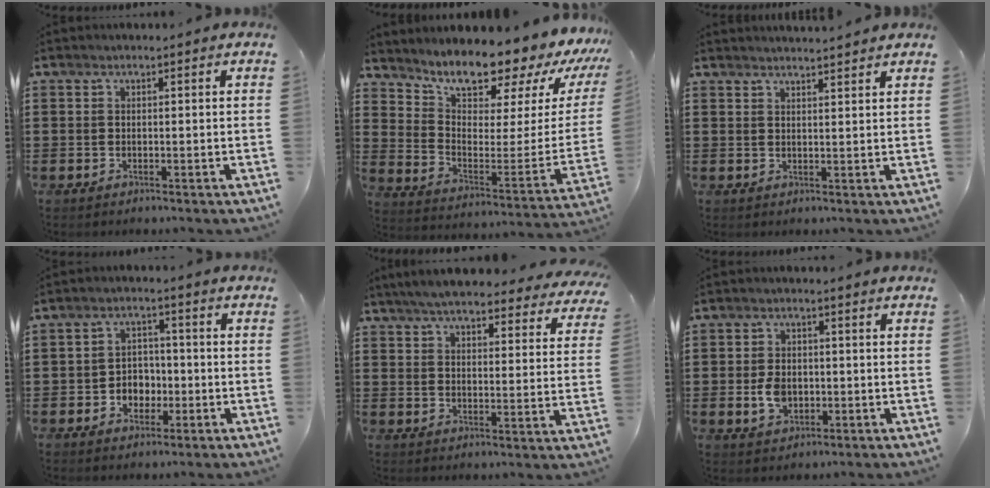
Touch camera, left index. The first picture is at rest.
{"total": 10.3, "force": [9.8, 1.9, 2.5], "torque": [-0.054, -0.103, 0.159]}
{"total": 2.1, "force": [2.0, -0.3, 0.1], "torque": [-0.007, -0.004, 0.040]}
{"total": 4.1, "force": [-1.7, 3.4, 1.6], "torque": [-0.038, 0.008, -0.037]}
{"total": 6.1, "force": [5.7, 0.3, 2.2], "torque": [-0.064, -0.025, 0.101]}
{"total": 4.1, "force": [-0.8, 2.9, 2.8], "torque": [-0.070, 0.000, -0.018]}